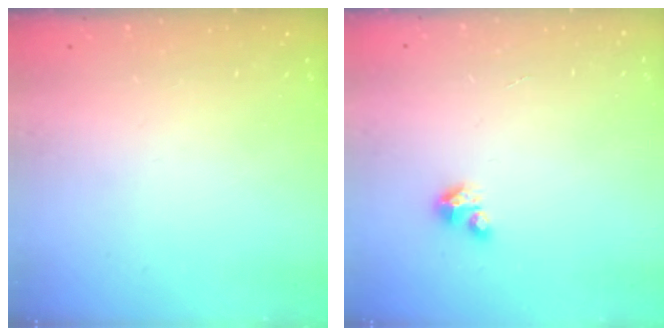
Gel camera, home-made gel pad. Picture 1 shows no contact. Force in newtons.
{"total": 2.8, "press": 2.8, "slide": 0.2}